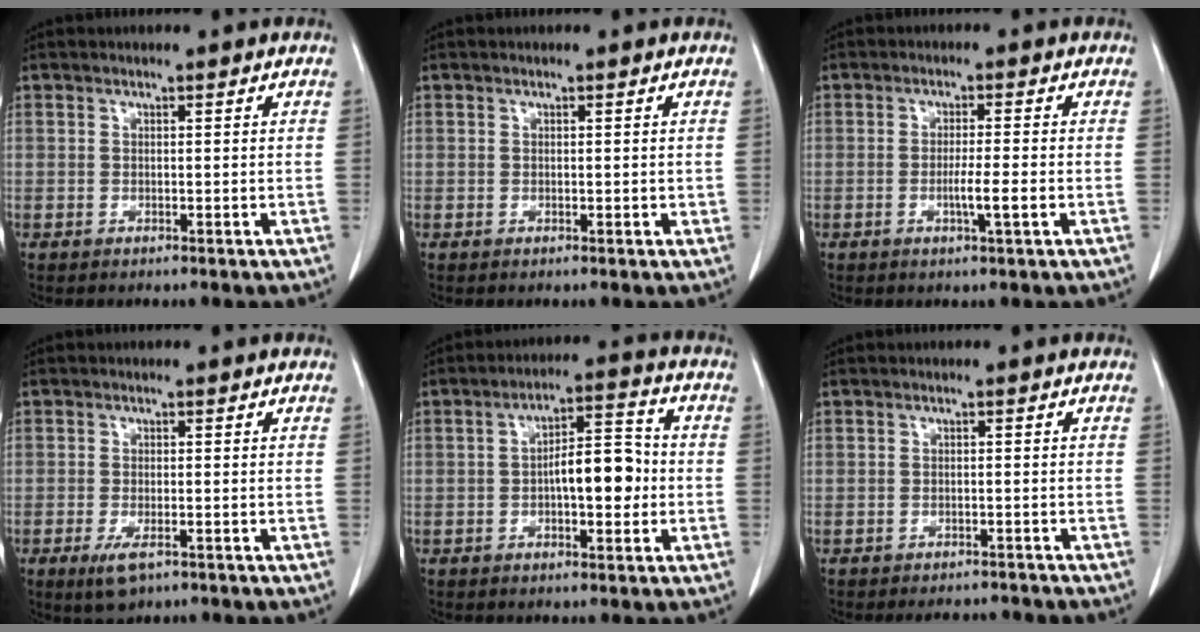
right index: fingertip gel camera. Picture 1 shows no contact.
{"total": 0.6, "force": [0.1, 0.5, 0.4], "torque": [-0.005, 0.000, 0.004]}
{"total": 3.7, "force": [-1.1, -0.3, 3.5], "torque": [-0.063, -0.005, -0.016]}
{"total": 3.7, "force": [-2.0, 1.3, 2.9], "torque": [-0.056, -0.006, -0.025]}
{"total": 8.3, "force": [-1.1, 2.9, 7.7], "torque": [-0.125, 0.021, -0.017]}
{"total": 4.5, "force": [-4.1, 1.7, 0.6], "torque": [-0.001, -0.003, -0.052]}